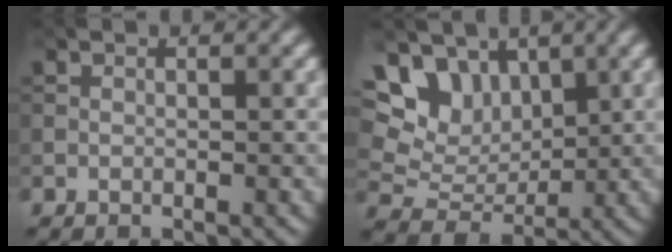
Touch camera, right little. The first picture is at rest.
{"total": 6.2, "force": [3.1, 4.5, 2.9], "torque": [-0.065, 0.006, 0.053]}